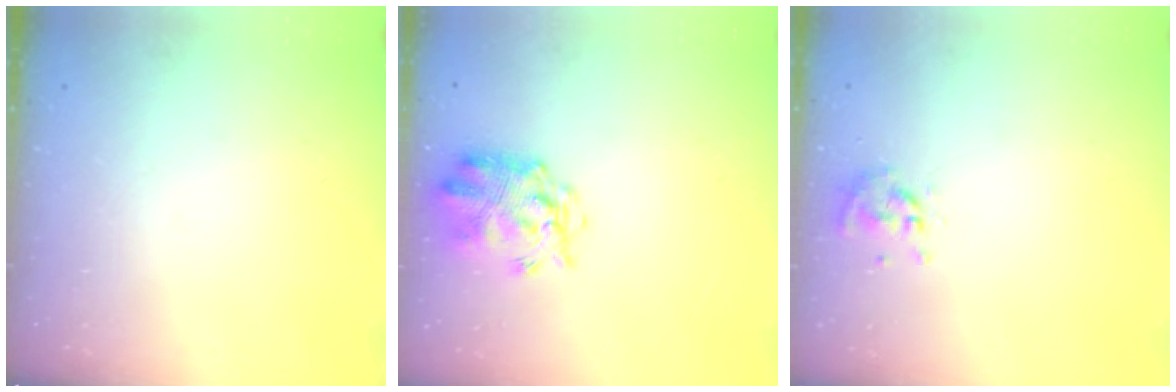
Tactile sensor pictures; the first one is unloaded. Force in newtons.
{"total": 3.4, "press": 3.0, "slide": 1.6}
{"total": 0.0}